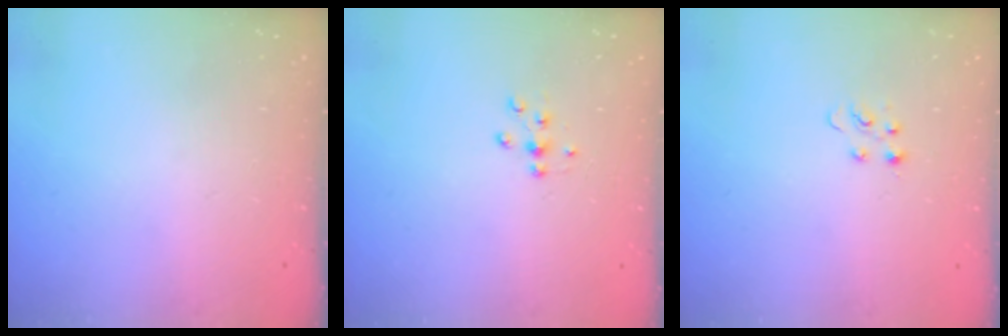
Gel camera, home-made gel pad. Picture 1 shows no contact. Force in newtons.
{"total": 5.6, "press": 5.5, "slide": 1.2}
{"total": 2.7, "press": 2.7, "slide": 0.4}